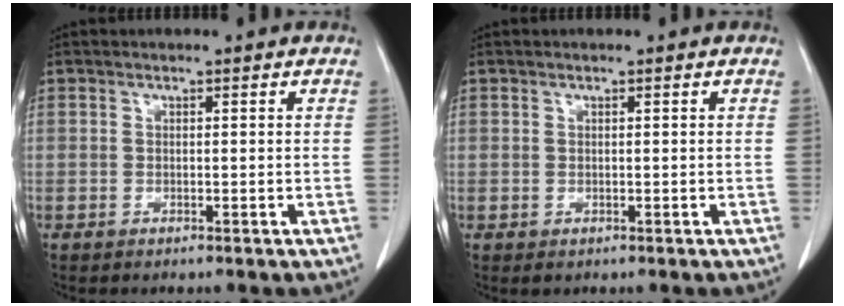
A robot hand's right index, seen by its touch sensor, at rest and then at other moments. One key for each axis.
{"total": 0.8, "fx": 0.0, "fy": 0.7, "fz": 0.4, "tx": -0.008, "ty": 0.000, "tz": 0.005}